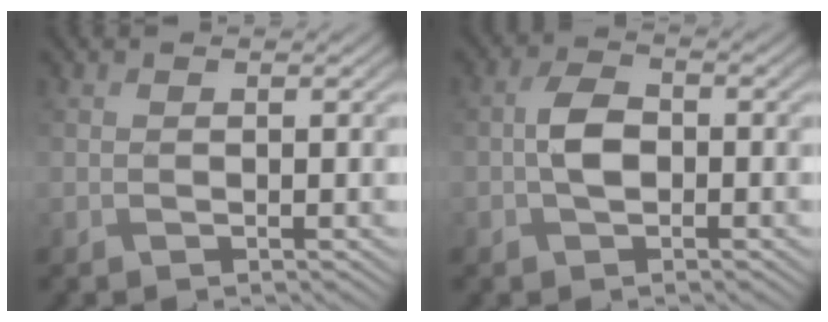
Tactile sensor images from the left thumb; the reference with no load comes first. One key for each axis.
{"total": 3.6, "fx": -0.7, "fy": 2.2, "fz": 2.8, "tx": -0.056, "ty": 0.007, "tz": -0.017}